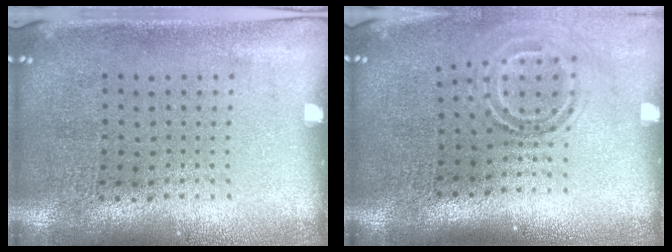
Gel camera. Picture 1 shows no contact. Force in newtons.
{"total": 1.7, "press": 1.1, "slide": 1.2}